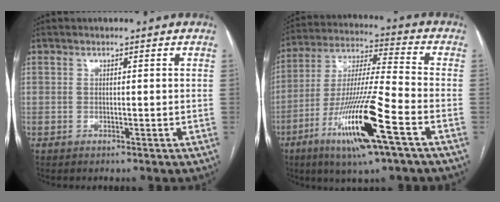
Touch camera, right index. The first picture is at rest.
{"total": 17.8, "force": [-8.3, 0.9, 15.8], "torque": [-0.322, -0.024, -0.151]}